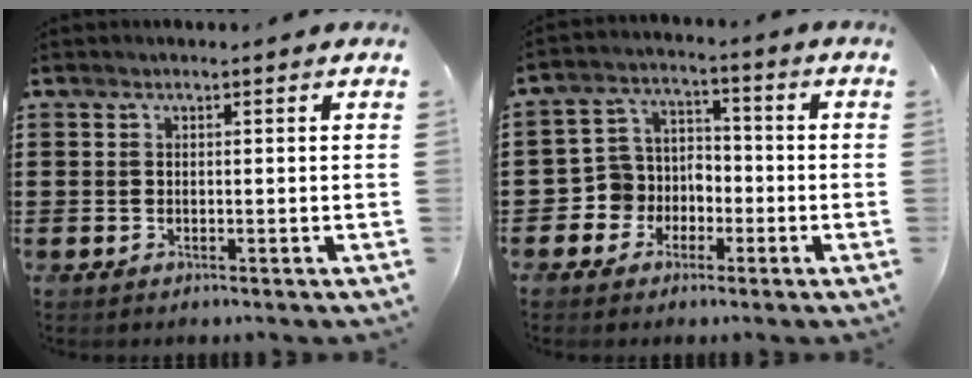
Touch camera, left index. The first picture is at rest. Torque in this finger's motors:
{"motor_torque": [0.74, 0.73, 0.07, 0.02]}